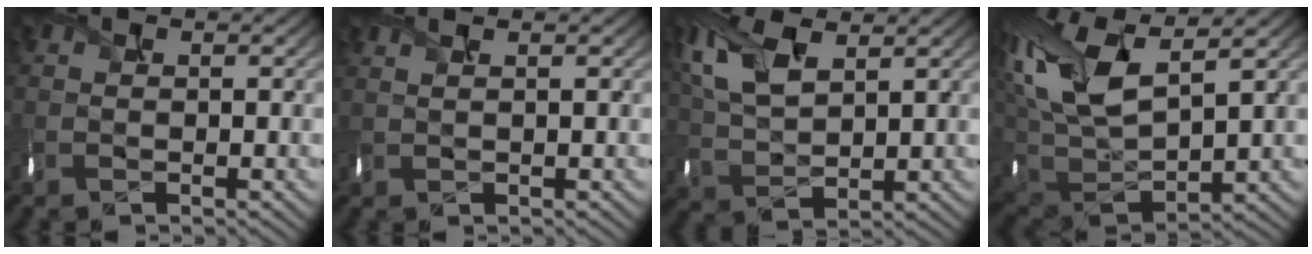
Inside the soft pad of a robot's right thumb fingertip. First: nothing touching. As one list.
[{"total": 1.7, "force": [1.2, 0.6, 1.1], "torque": [-0.009, 0.002, 0.009]}, {"total": 7.9, "force": [3.8, 4.0, 5.6], "torque": [-0.161, 0.006, 0.080]}, {"total": 14.6, "force": [5.6, 7.0, 11.5], "torque": [-0.285, 0.009, 0.112]}]